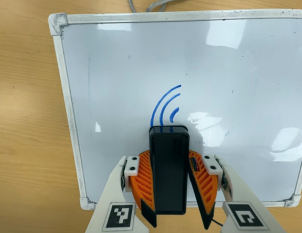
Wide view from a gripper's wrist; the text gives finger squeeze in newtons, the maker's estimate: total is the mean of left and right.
{"total": 9.8, "left": 9.9, "right": 9.8}